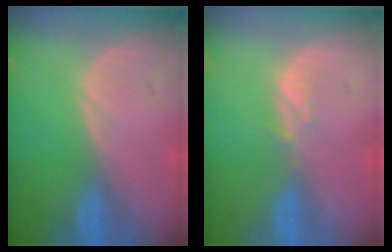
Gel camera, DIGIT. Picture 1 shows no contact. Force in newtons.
{"total": 1.1, "press": 1.1, "slide": 0.2}